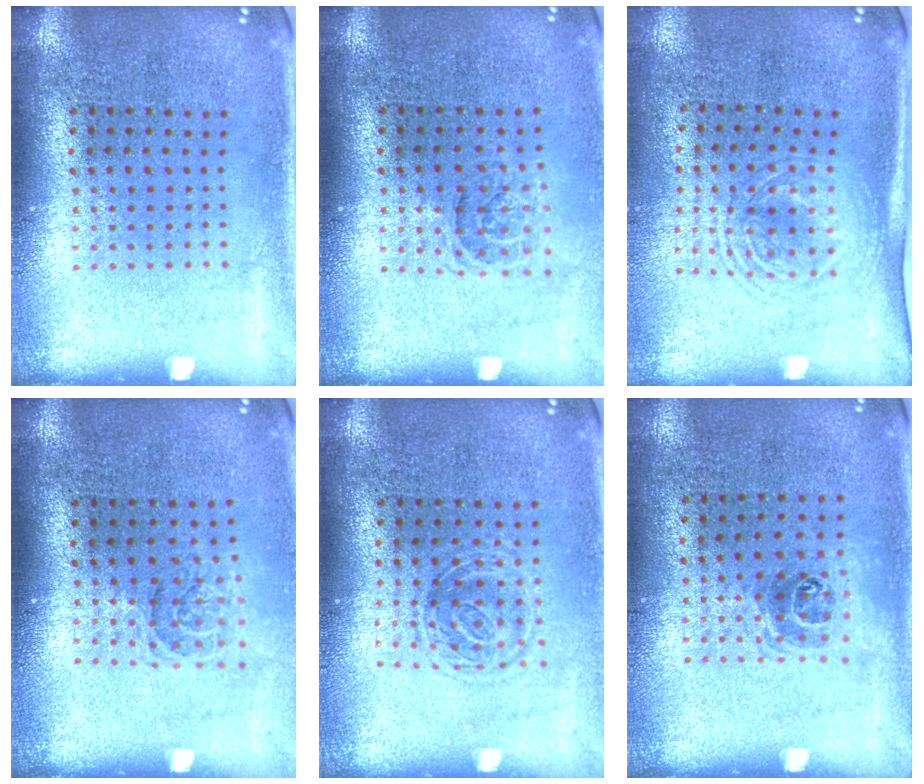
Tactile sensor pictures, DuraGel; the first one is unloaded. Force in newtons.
{"total": 1.1, "press": 1.0, "slide": 0.5}
{"total": 1.7, "press": 1.4, "slide": 1.1}
{"total": 1.4, "press": 1.1, "slide": 0.8}
{"total": 1.3, "press": 1.0, "slide": 0.8}
{"total": 0.9, "press": 0.8, "slide": 0.5}